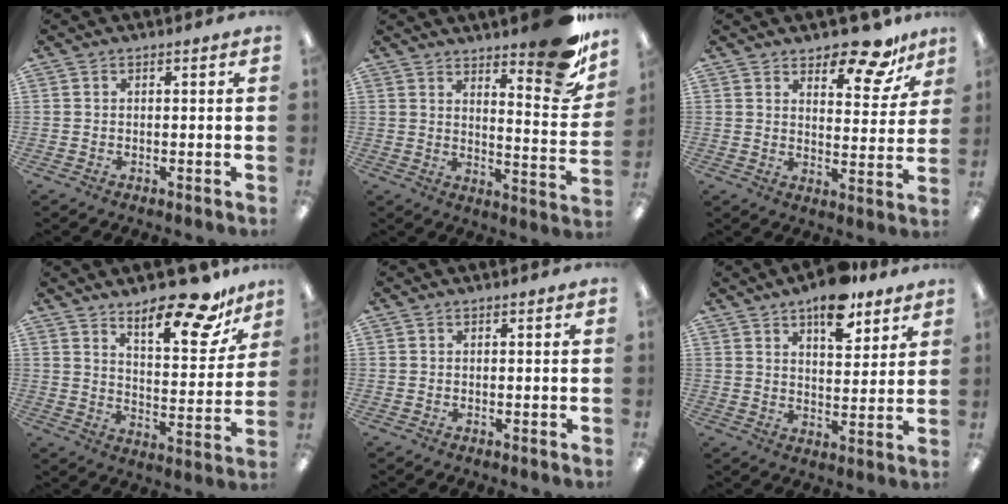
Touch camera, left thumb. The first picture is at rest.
{"total": 19.6, "force": [13.0, 6.7, 13.0], "torque": [-0.157, -0.096, 0.215]}
{"total": 11.7, "force": [9.5, 4.1, 5.5], "torque": [-0.056, -0.072, 0.163]}
{"total": 17.0, "force": [13.1, 4.9, 9.6], "torque": [-0.136, -0.088, 0.214]}
{"total": 0.0}
{"total": 10.9, "force": [7.9, 4.7, 5.9], "torque": [-0.071, -0.043, 0.133]}